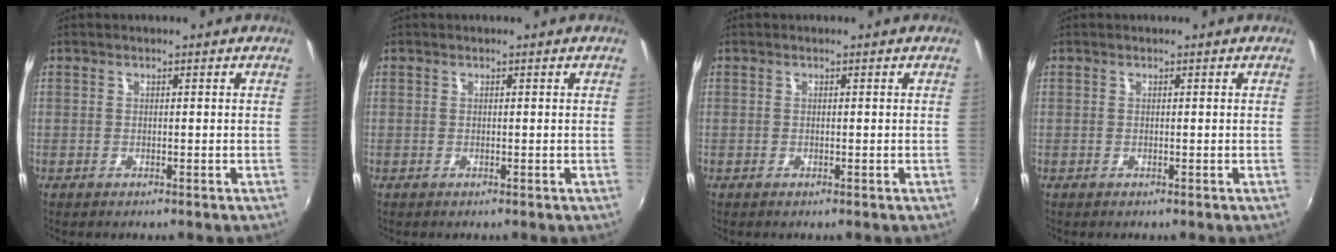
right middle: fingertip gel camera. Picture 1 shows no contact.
{"total": 0.0}
{"total": 0.0}
{"total": 0.0}